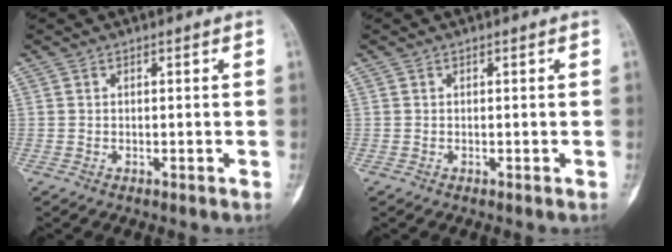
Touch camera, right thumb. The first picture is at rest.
{"total": 0.0}